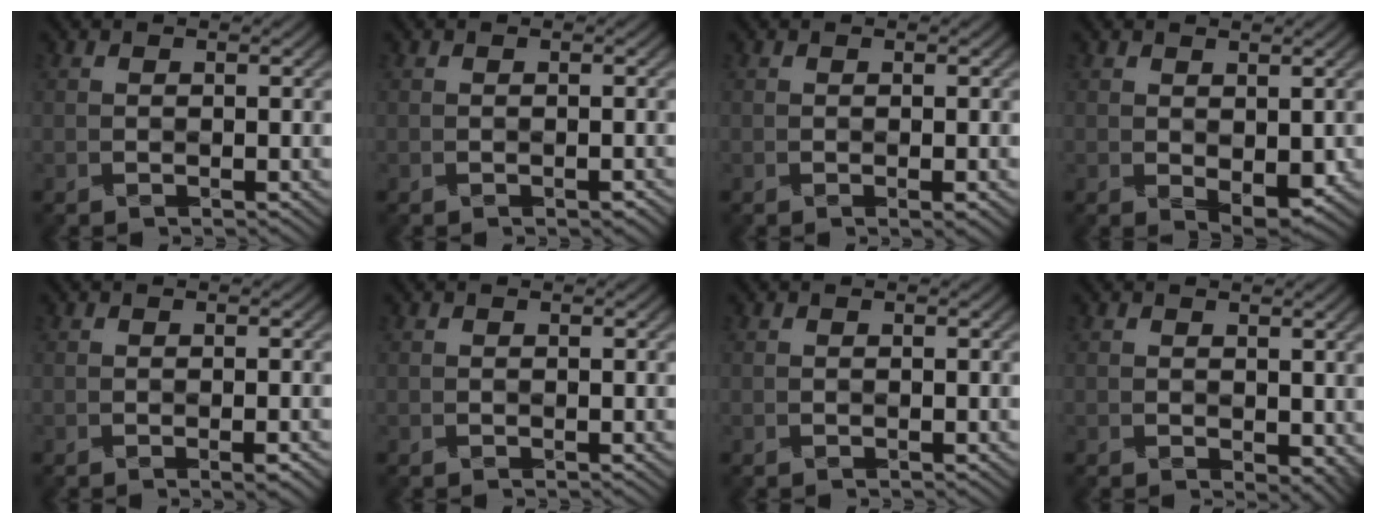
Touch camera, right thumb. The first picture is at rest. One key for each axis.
{"total": 1.1, "fx": -0.6, "fy": 0.4, "fz": 0.7, "tx": -0.010, "ty": -0.004, "tz": -0.007}
{"total": 0.8, "fx": -0.3, "fy": 0.2, "fz": 0.7, "tx": -0.012, "ty": 0.000, "tz": -0.006}
{"total": 2.9, "fx": -0.2, "fy": 1.5, "fz": 2.5, "tx": -0.042, "ty": -0.008, "tz": 0.000}
{"total": 1.4, "fx": -0.8, "fy": 0.4, "fz": 1.1, "tx": -0.018, "ty": -0.003, "tz": -0.012}
{"total": 0.0}
{"total": 0.0}
{"total": 2.6, "fx": 0.6, "fy": 1.8, "fz": 1.8, "tx": -0.028, "ty": -0.010, "tz": 0.017}